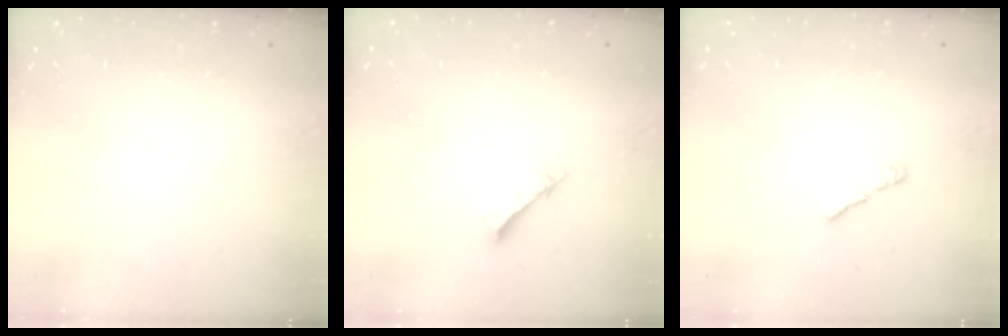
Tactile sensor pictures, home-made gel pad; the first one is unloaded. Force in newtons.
{"total": 1.6, "press": 1.6, "slide": 0.2}
{"total": 2.2, "press": 2.1, "slide": 0.6}